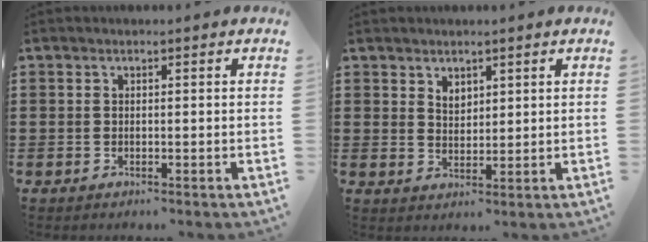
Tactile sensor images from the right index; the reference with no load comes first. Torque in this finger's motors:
{"motor_torque": [-0.07, 0.07, 0.06, 0.02]}